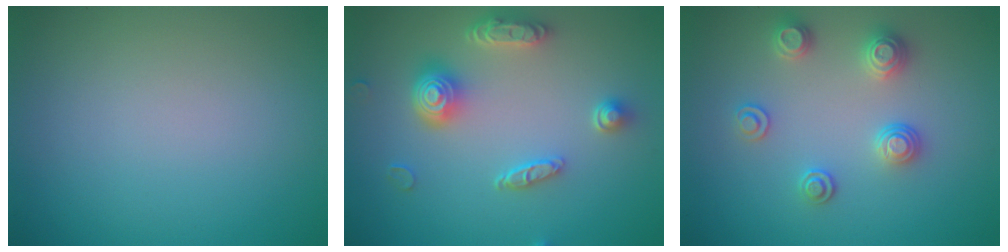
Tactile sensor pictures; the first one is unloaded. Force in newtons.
{"total": 4.7, "press": 3.8, "slide": 2.8}
{"total": 2.6, "press": 2.6, "slide": 0.2}